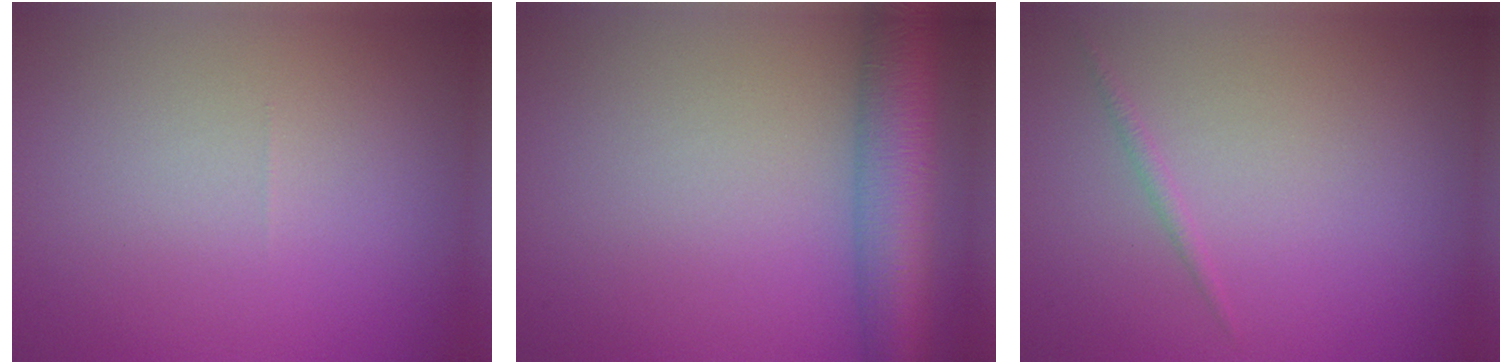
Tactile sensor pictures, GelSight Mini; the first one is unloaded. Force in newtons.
{"total": 7.1, "press": 7.1, "slide": 0.2}
{"total": 0.7, "press": 0.7, "slide": 0.0}